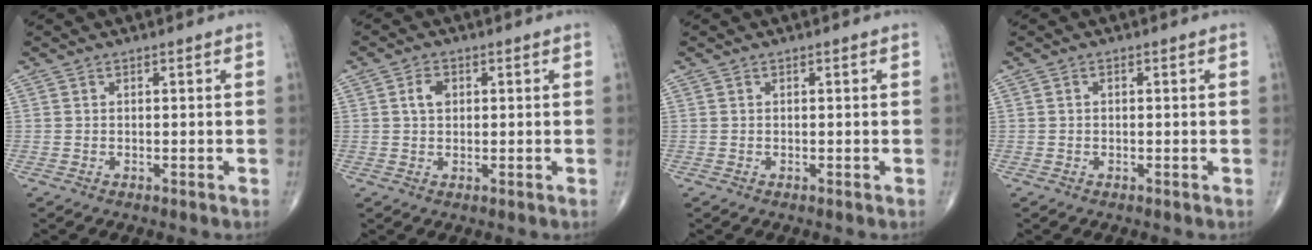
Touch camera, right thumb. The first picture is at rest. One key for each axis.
{"total": 3.1, "fx": 0.7, "fy": 2.1, "fz": 2.2, "tx": -0.036, "ty": 0.003, "tz": 0.012}
{"total": 0.0}
{"total": 0.5, "fx": 0.0, "fy": 0.4, "fz": 0.4, "tx": -0.007, "ty": 0.001, "tz": 0.000}